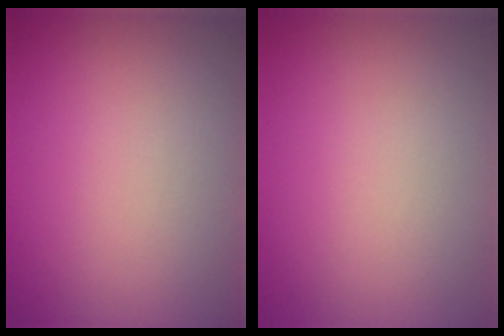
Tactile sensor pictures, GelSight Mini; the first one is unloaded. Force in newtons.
{"total": 0.0}